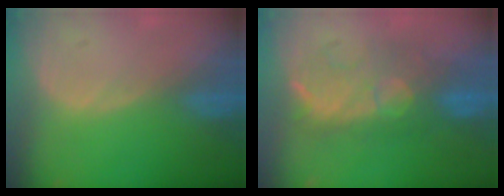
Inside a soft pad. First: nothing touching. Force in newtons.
{"total": 8.6, "press": 8.5, "slide": 0.7}